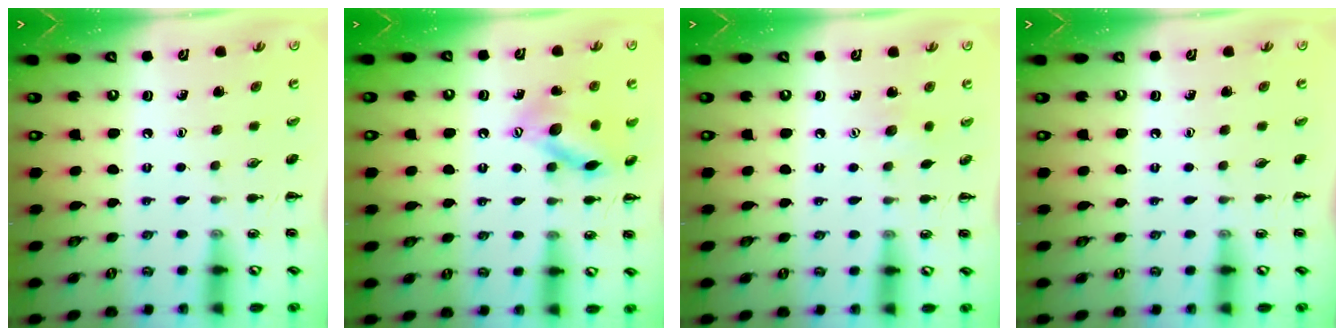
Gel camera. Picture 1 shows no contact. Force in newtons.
{"total": 14.2, "press": 14.2, "slide": 0.6}
{"total": 3.0, "press": 2.9, "slide": 0.6}
{"total": 0.0}